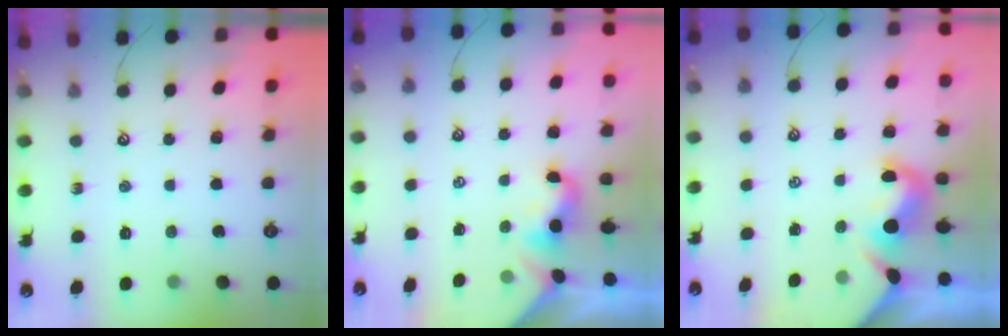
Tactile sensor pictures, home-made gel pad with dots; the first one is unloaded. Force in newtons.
{"total": 2.1, "press": 2.0, "slide": 0.5}
{"total": 2.1, "press": 1.9, "slide": 1.0}